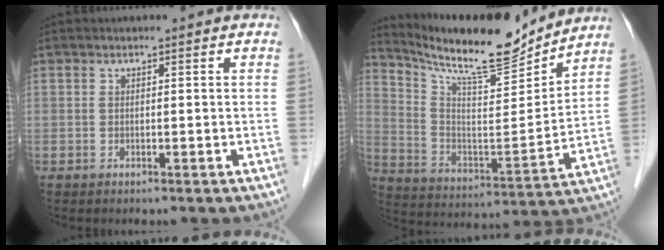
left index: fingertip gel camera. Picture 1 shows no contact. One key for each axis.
{"total": 17.2, "fx": 15.9, "fy": 1.6, "fz": 6.5, "tx": -0.130, "ty": -0.020, "tz": 0.262}